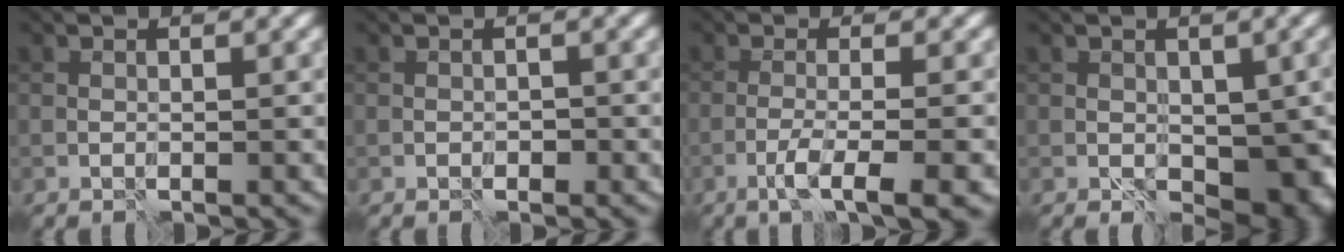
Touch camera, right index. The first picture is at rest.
{"total": 0.5, "force": [-0.3, 0.4, 0.3], "torque": [0.001, 0.003, -0.003]}
{"total": 5.1, "force": [-2.6, 1.1, 4.3], "torque": [-0.066, 0.003, -0.048]}
{"total": 7.0, "force": [-1.3, 4.4, 5.4], "torque": [-0.071, -0.022, -0.005]}